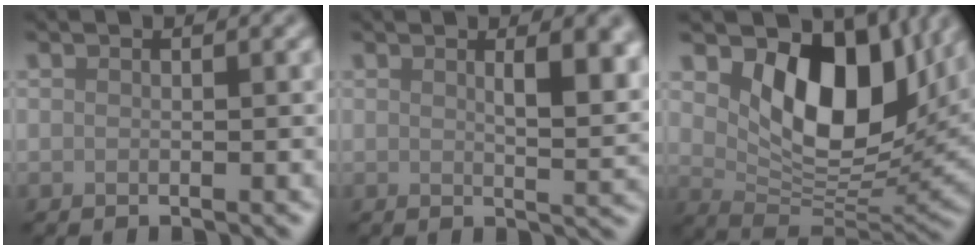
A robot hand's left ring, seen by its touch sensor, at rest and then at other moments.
{"total": 4.6, "force": [1.6, 1.4, 4.0], "torque": [-0.047, 0.000, 0.027]}
{"total": 10.2, "force": [3.5, 6.2, 7.3], "torque": [-0.109, -0.022, 0.063]}